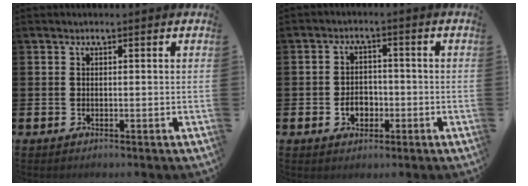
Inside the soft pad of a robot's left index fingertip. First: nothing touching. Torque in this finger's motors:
{"motor_torque": [0.78, 0.20, 0.11, 0.10]}